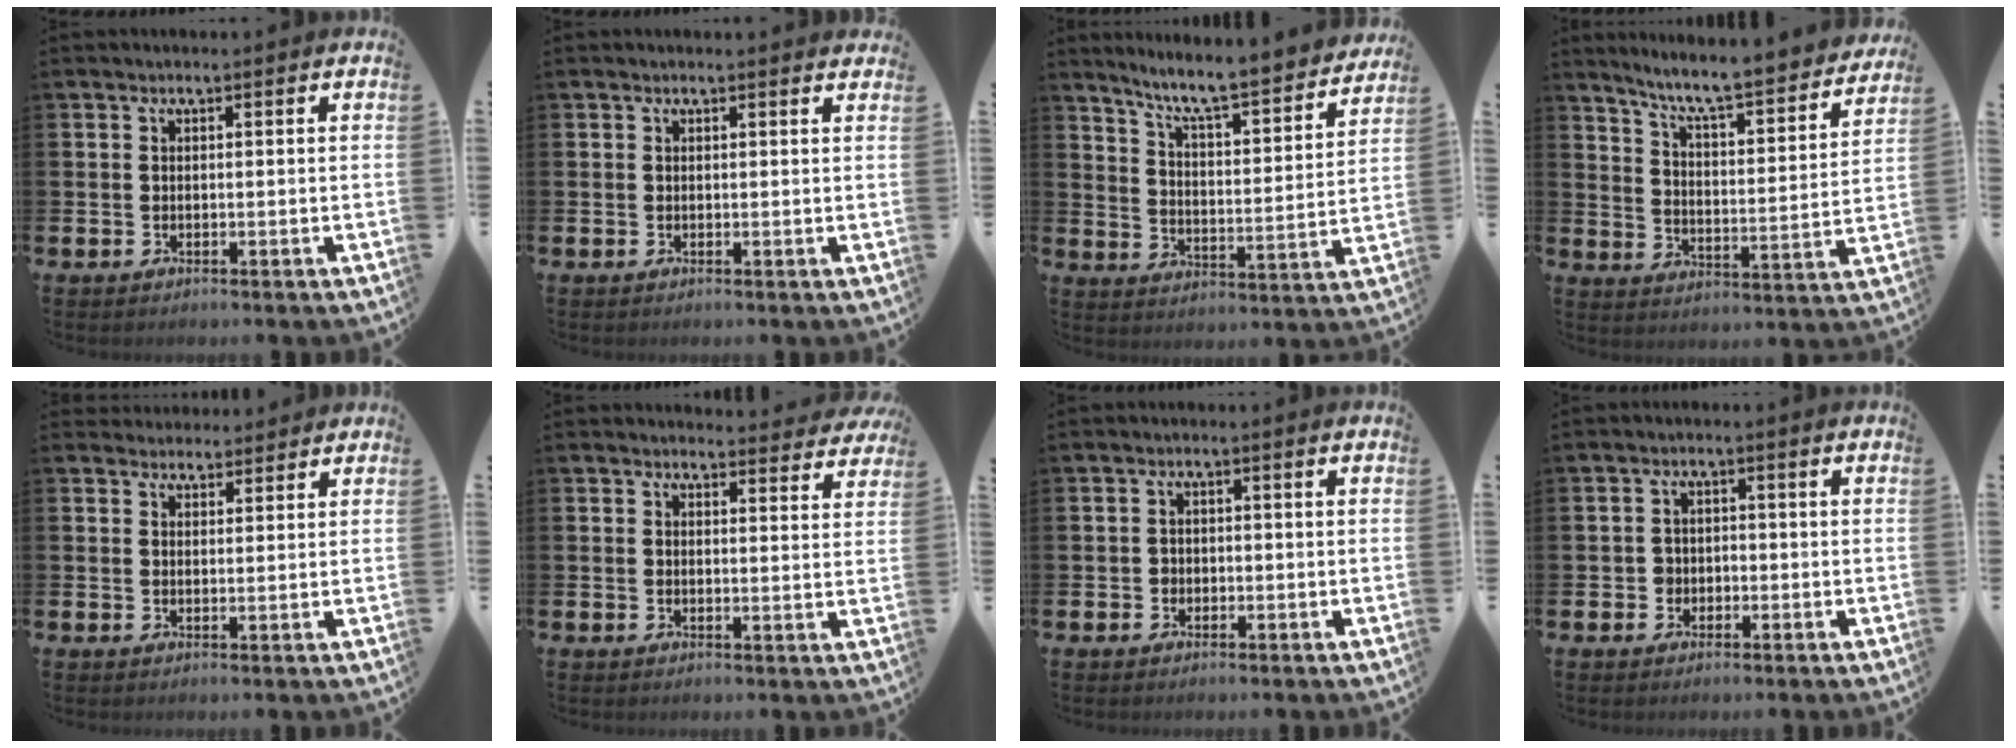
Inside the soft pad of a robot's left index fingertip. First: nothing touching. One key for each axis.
{"total": 0.6, "fx": 0.6, "fy": 0.0, "fz": 0.1, "tx": -0.002, "ty": 0.000, "tz": 0.012}
{"total": 7.6, "fx": 7.0, "fy": 0.4, "fz": 3.0, "tx": -0.086, "ty": -0.060, "tz": 0.115}
{"total": 7.4, "fx": 6.8, "fy": 0.3, "fz": 2.9, "tx": -0.083, "ty": -0.059, "tz": 0.111}
{"total": 2.8, "fx": 2.6, "fy": 0.8, "fz": -0.3, "tx": 0.008, "ty": -0.012, "tz": 0.047}
{"total": 2.9, "fx": 2.8, "fy": 0.5, "fz": 0.0, "tx": 0.012, "ty": -0.023, "tz": 0.047}
{"total": 1.2, "fx": -0.6, "fy": 1.1, "fz": 0.2, "tx": -0.005, "ty": 0.004, "tz": -0.013}
{"total": 2.0, "fx": -0.9, "fy": 1.8, "fz": 0.3, "tx": -0.009, "ty": 0.004, "tz": -0.023}